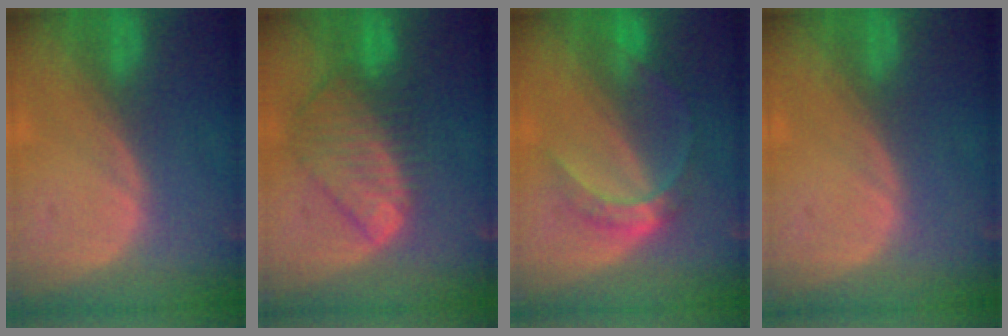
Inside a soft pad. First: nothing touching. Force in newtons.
{"total": 9.0, "press": 7.8, "slide": 4.6}
{"total": 5.0, "press": 4.9, "slide": 1.2}
{"total": 0.0}